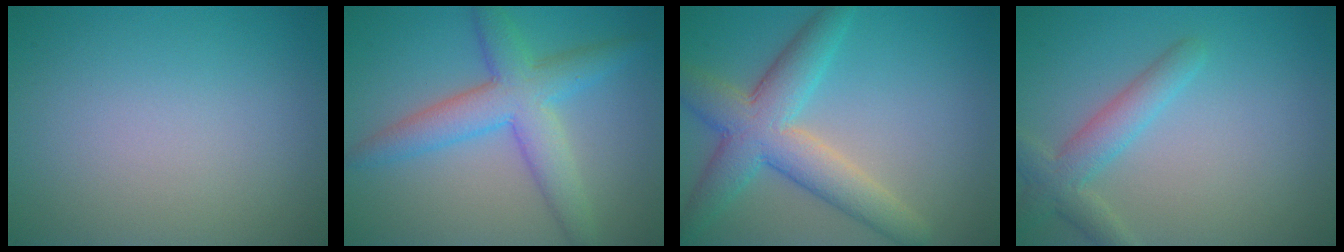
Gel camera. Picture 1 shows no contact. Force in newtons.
{"total": 5.9, "press": 5.9, "slide": 0.2}
{"total": 6.6, "press": 6.6, "slide": 0.4}
{"total": 3.3, "press": 3.3, "slide": 0.2}